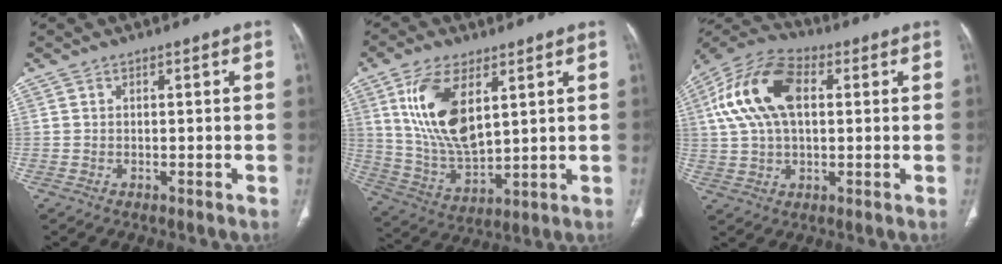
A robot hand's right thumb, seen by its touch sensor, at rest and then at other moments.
{"total": 15.3, "force": [5.6, 7.3, 12.2], "torque": [-0.235, -0.026, 0.120]}
{"total": 16.3, "force": [3.5, 9.5, 12.8], "torque": [-0.252, 0.024, 0.058]}